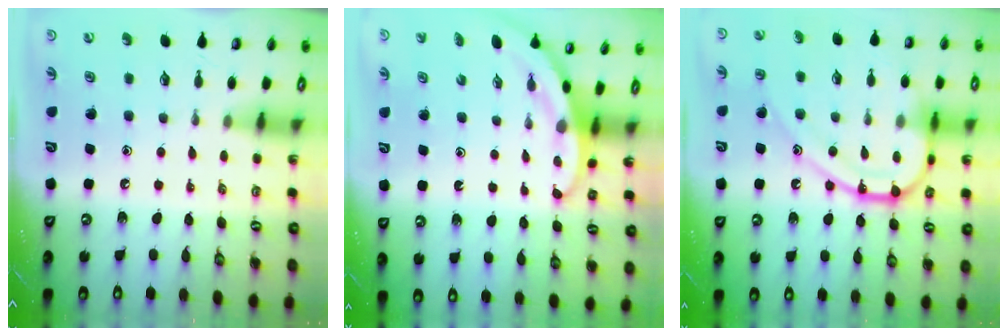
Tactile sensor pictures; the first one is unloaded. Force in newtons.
{"total": 3.3, "press": 3.3, "slide": 0.1}
{"total": 16.6, "press": 16.5, "slide": 1.4}